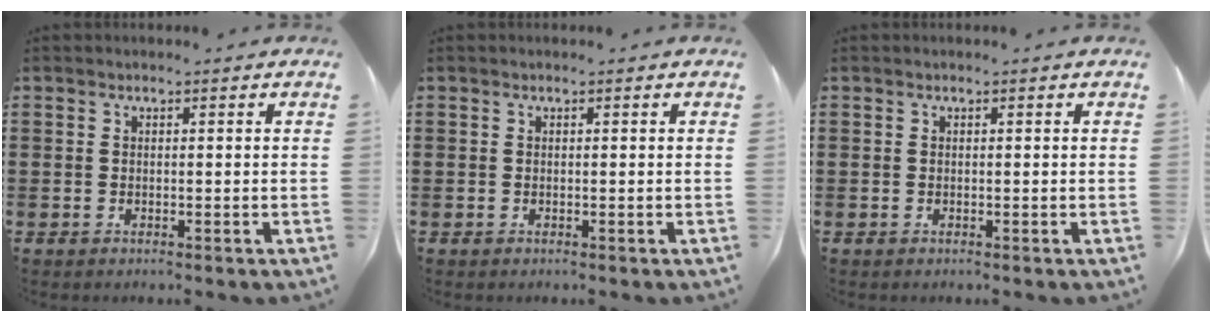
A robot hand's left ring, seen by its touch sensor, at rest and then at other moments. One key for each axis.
{"total": 0.0}
{"total": 0.0}